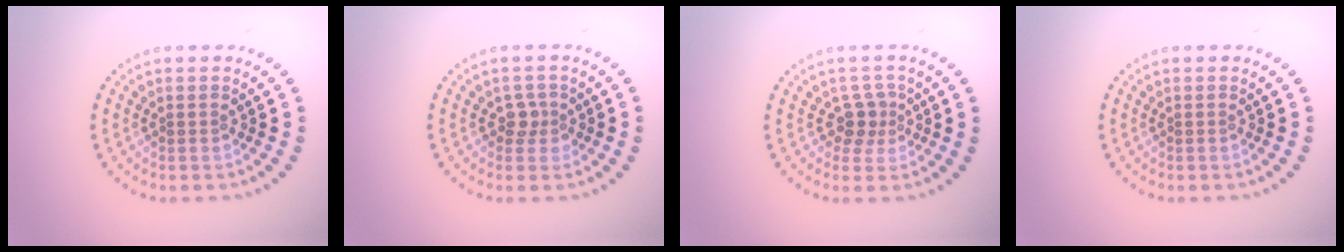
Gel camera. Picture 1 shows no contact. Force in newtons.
{"total": 1.5, "press": 1.2, "slide": 1.0}
{"total": 2.0, "press": 1.5, "slide": 1.3}
{"total": 0.0}